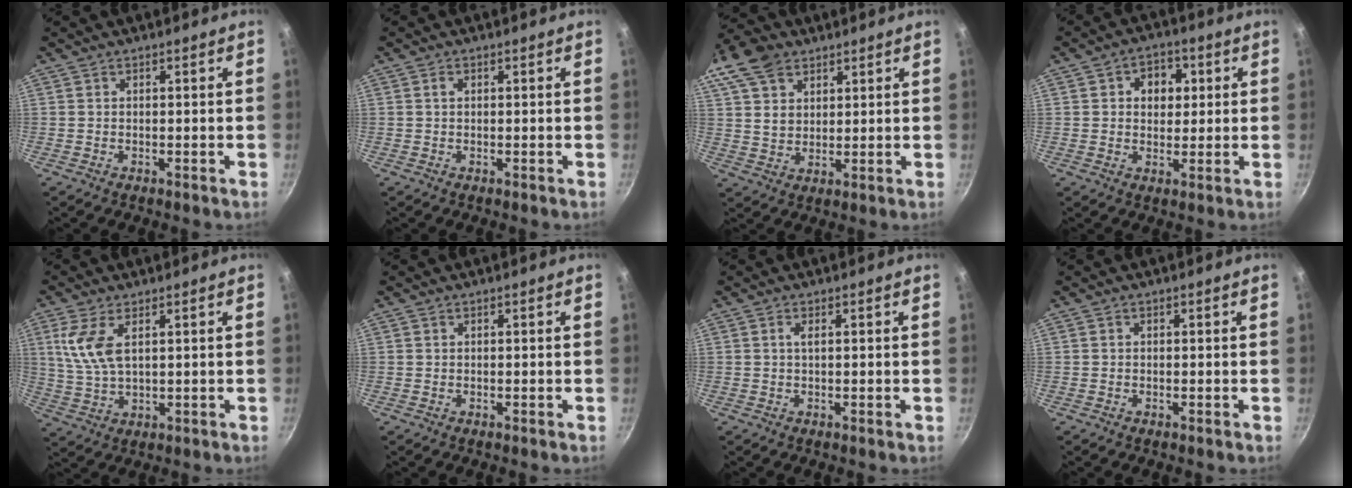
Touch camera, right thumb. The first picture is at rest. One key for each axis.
{"total": 1.0, "fx": 0.2, "fy": 0.7, "fz": 0.6, "tx": -0.010, "ty": 0.003, "tz": 0.004}
{"total": 13.0, "fx": 7.2, "fy": 8.9, "fz": 6.3, "tx": -0.108, "ty": -0.008, "tz": 0.130}
{"total": 6.6, "fx": 1.6, "fy": 5.3, "fz": 3.7, "tx": -0.022, "ty": 0.000, "tz": 0.016}
{"total": 7.9, "fx": 2.7, "fy": 3.7, "fz": 6.4, "tx": -0.131, "ty": -0.009, "tz": 0.061}
{"total": 0.0}
{"total": 1.1, "fx": 0.3, "fy": 0.2, "fz": 1.0, "tx": -0.021, "ty": 0.000, "tz": 0.005}
{"total": 0.0}